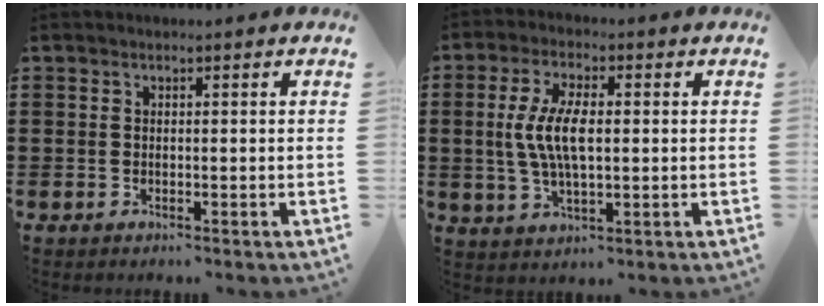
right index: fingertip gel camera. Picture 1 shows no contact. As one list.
[{"total": 7.7, "force": [0.3, 3.2, 7.1], "torque": [-0.160, 0.001, -0.003]}]